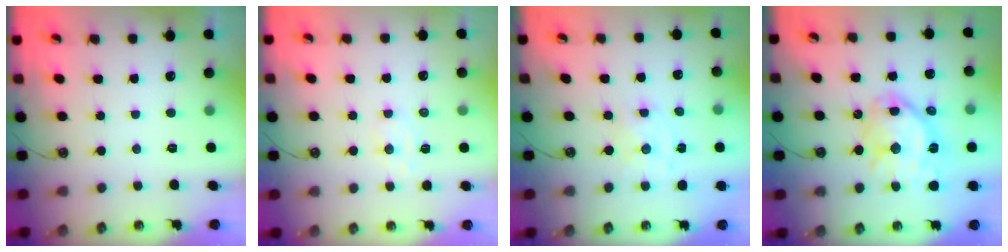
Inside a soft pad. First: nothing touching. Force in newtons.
{"total": 6.6, "press": 6.6, "slide": 0.9}
{"total": 1.6, "press": 1.6, "slide": 0.3}
{"total": 15.5, "press": 15.4, "slide": 1.7}